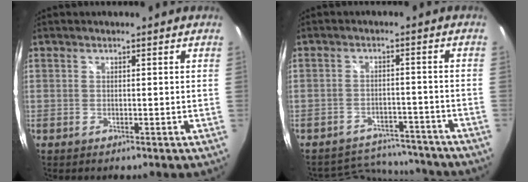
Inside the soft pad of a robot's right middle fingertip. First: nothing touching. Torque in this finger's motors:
{"motor_torque": [-0.82, -0.60, -0.08, -0.06]}